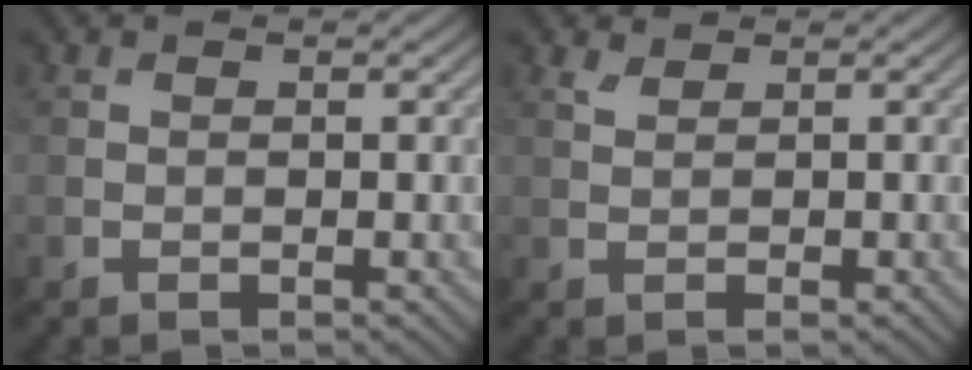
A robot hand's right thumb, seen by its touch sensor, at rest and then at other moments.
{"total": 0.9, "force": [0.7, 0.4, 0.1], "torque": [-0.005, 0.000, 0.021]}